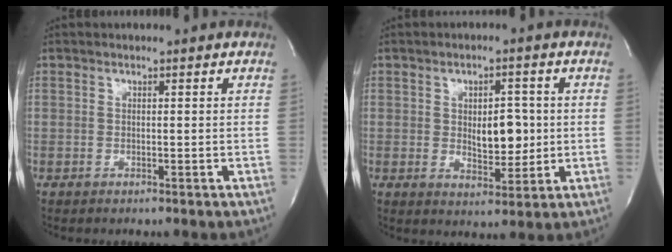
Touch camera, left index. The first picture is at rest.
{"total": 5.9, "force": [0.0, 3.2, 4.9], "torque": [-0.061, -0.002, 0.005]}